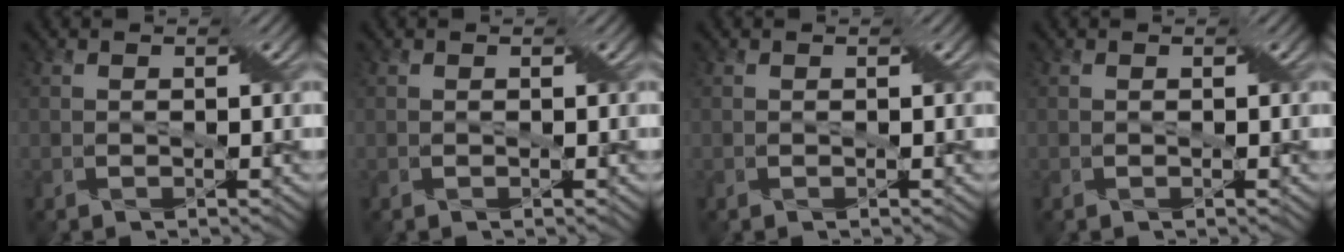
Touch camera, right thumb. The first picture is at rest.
{"total": 0.0}
{"total": 0.0}
{"total": 0.0}